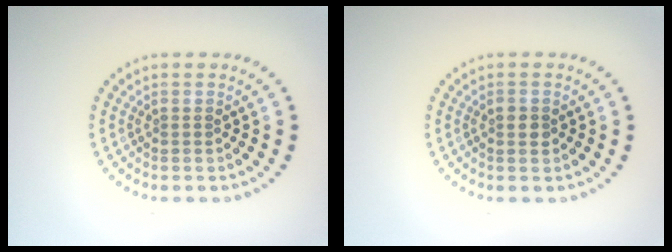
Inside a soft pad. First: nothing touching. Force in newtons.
{"total": 0.9, "press": 0.9, "slide": 0.0}